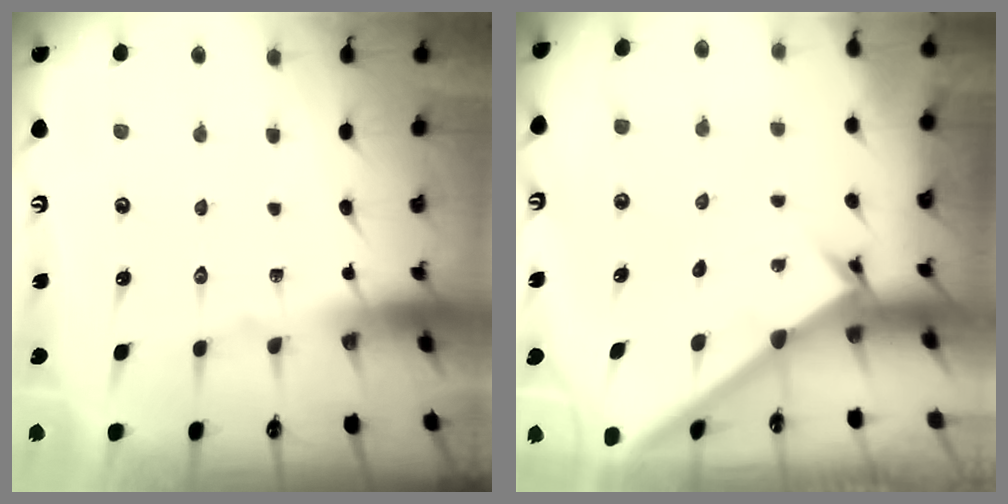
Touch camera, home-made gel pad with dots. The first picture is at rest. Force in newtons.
{"total": 1.8, "press": 1.8, "slide": 0.2}